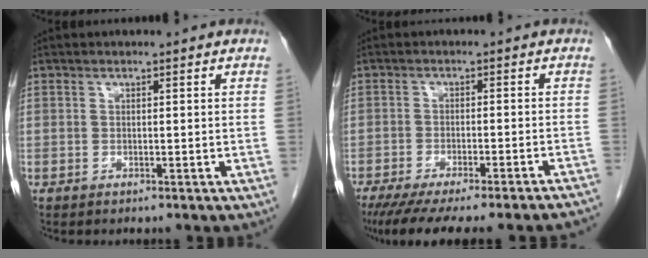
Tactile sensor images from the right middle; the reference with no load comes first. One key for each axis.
{"total": 16.9, "fx": -14.7, "fy": 0.3, "fz": 8.2, "tx": -0.083, "ty": -0.032, "tz": -0.193}